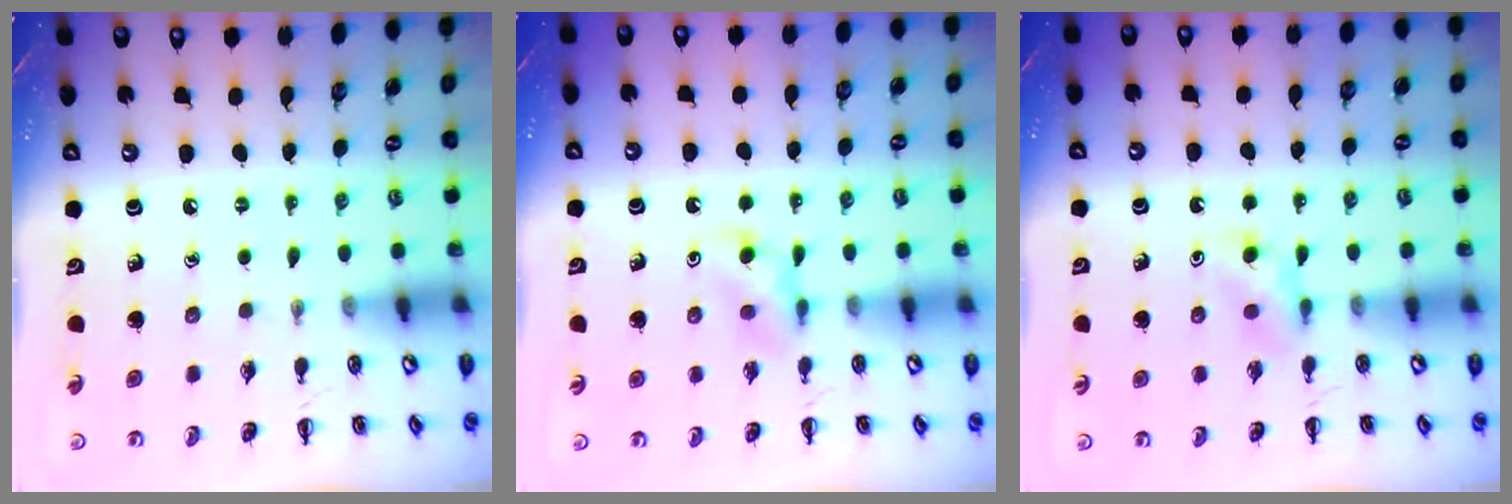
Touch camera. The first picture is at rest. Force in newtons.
{"total": 3.8, "press": 3.4, "slide": 1.5}
{"total": 3.1, "press": 2.9, "slide": 1.1}